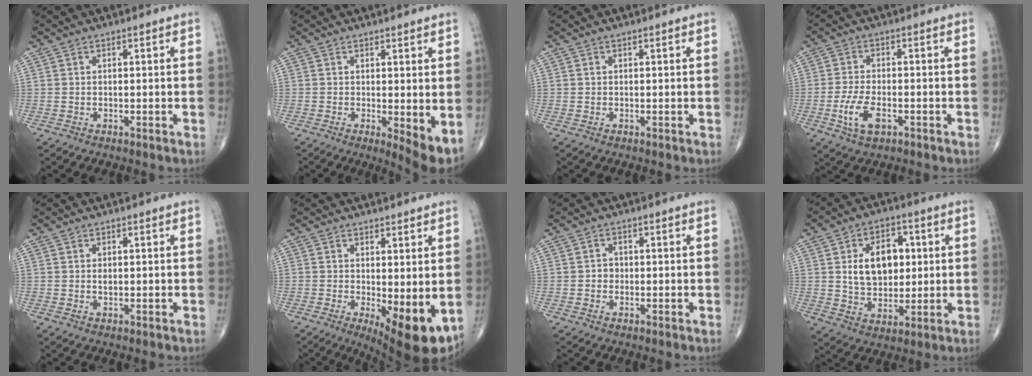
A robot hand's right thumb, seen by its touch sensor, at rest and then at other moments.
{"total": 4.9, "force": [-0.2, 1.3, 4.8], "torque": [-0.070, -0.015, -0.002]}
{"total": 0.0}
{"total": 6.3, "force": [-2.4, 3.0, 5.0], "torque": [-0.106, 0.005, -0.043]}
{"total": 0.9, "force": [0.2, 0.5, 0.6], "torque": [-0.010, 0.000, 0.004]}
{"total": 9.8, "force": [-1.7, 3.3, 9.1], "torque": [-0.124, -0.025, -0.014]}
{"total": 1.6, "force": [-0.3, 1.5, 0.6], "torque": [0.000, 0.006, -0.007]}
{"total": 12.1, "force": [2.1, 8.1, 8.6], "torque": [-0.106, -0.002, 0.040]}